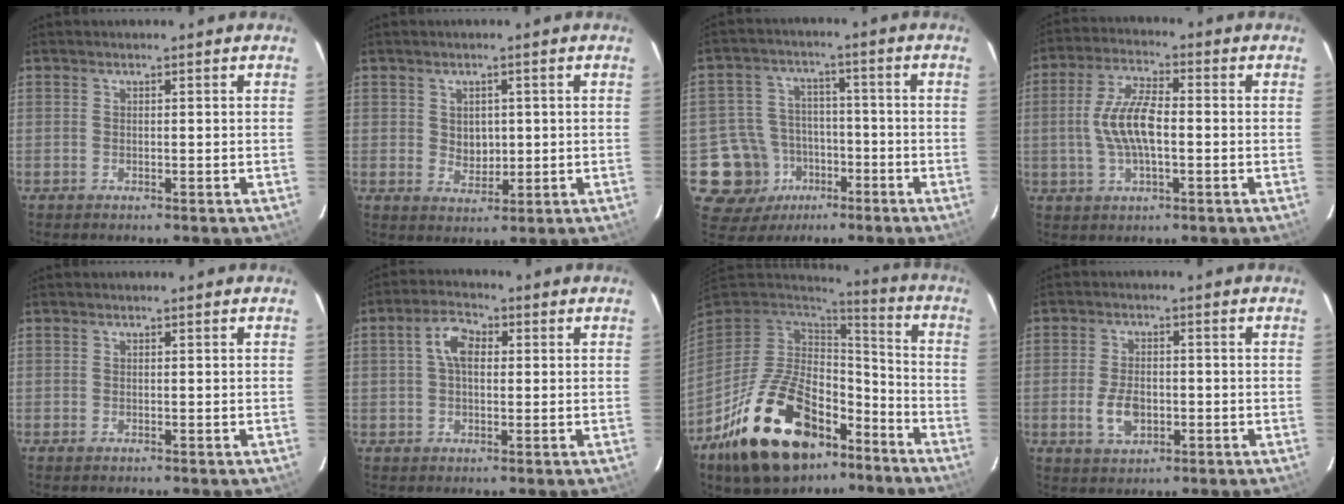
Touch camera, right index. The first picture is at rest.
{"total": 3.8, "force": [0.6, 3.2, 2.0], "torque": [-0.030, 0.000, 0.015]}
{"total": 10.9, "force": [-4.8, 9.7, 1.8], "torque": [-0.065, 0.030, -0.062]}
{"total": 9.3, "force": [-0.9, 3.5, 8.5], "torque": [-0.172, 0.009, -0.016]}
{"total": 0.0}
{"total": 5.6, "force": [1.0, 3.6, 4.2], "torque": [-0.078, 0.020, 0.018]}
{"total": 25.1, "force": [-14.0, 13.8, 15.6], "torque": [-0.305, 0.001, -0.210]}
{"total": 6.0, "force": [-1.6, 3.7, 4.5], "torque": [-0.092, 0.000, -0.023]}